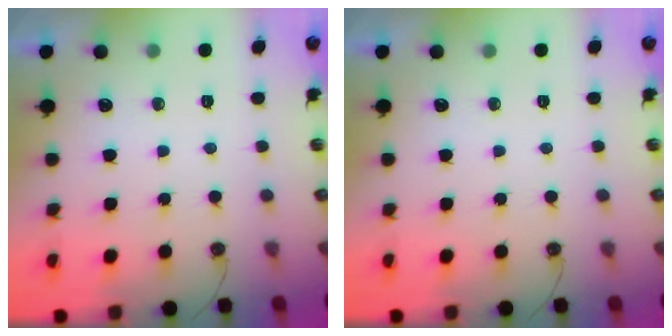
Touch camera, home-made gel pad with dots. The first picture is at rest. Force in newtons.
{"total": 0.0}